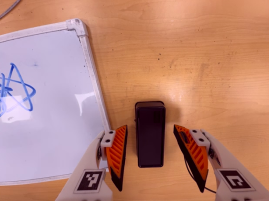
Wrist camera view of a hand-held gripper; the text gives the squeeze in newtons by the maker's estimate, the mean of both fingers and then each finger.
{"total": 0.0}